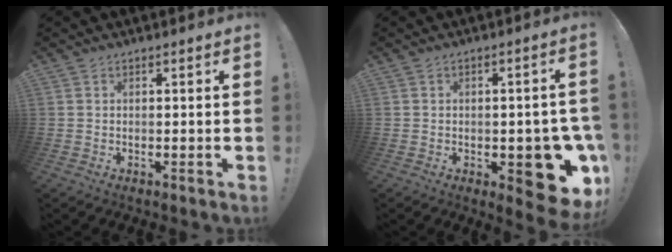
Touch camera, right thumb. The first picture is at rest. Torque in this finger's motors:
{"motor_torque": [2.19, 2.23, 1.19, -1.17, 0.12]}